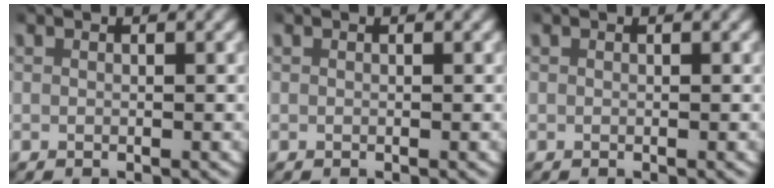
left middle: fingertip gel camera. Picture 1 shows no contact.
{"total": 0.0}
{"total": 0.0}